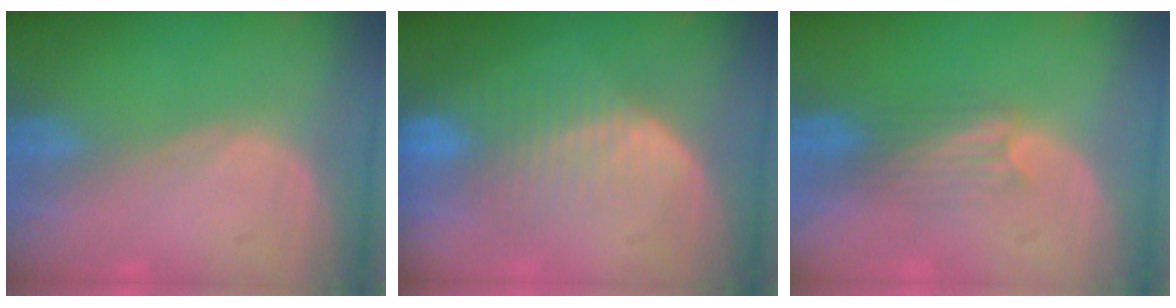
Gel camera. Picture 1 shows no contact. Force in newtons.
{"total": 8.5, "press": 7.3, "slide": 4.4}
{"total": 3.3, "press": 2.9, "slide": 1.5}